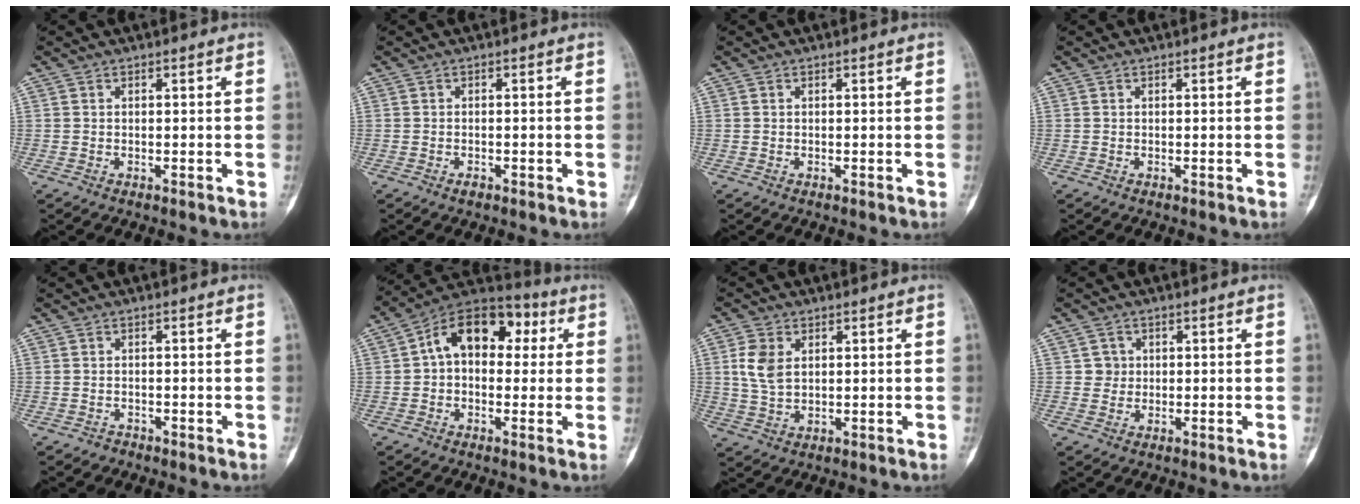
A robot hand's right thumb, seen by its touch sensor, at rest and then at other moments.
{"total": 1.0, "force": [-0.6, 0.6, 0.4], "torque": [-0.001, 0.004, -0.011]}
{"total": 0.0}
{"total": 0.0}
{"total": 1.0, "force": [-0.8, 0.6, -0.3], "torque": [0.006, 0.004, -0.019]}
{"total": 14.5, "force": [2.7, 9.7, 10.5], "torque": [-0.119, 0.039, 0.027]}
{"total": 6.4, "force": [1.5, 4.3, 4.5], "torque": [-0.084, 0.000, 0.034]}
{"total": 2.4, "force": [0.5, 2.4, 0.2], "torque": [0.020, 0.003, 0.004]}